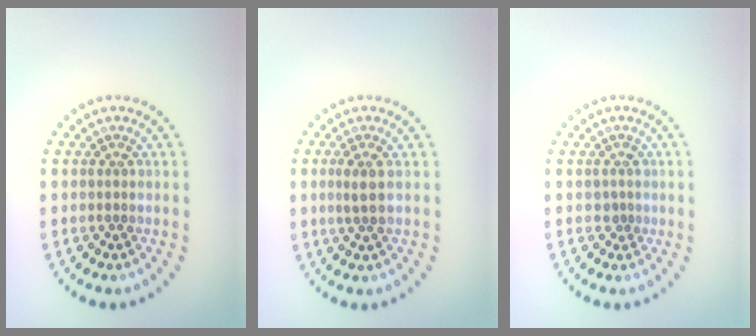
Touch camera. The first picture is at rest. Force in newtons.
{"total": 1.7, "press": 1.5, "slide": 0.8}
{"total": 1.0, "press": 0.8, "slide": 0.7}